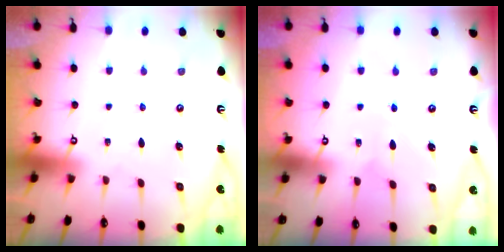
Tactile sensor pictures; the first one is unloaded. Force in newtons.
{"total": 5.1, "press": 5.1, "slide": 0.5}